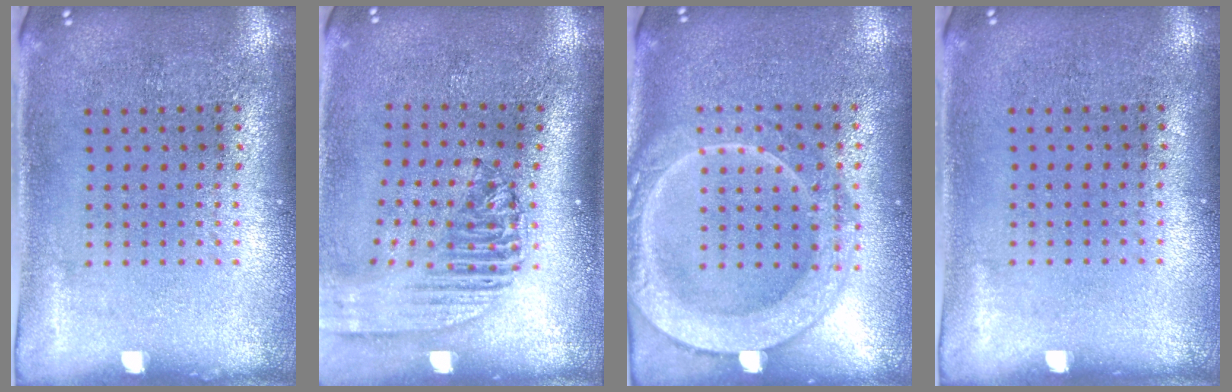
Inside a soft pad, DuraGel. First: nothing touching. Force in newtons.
{"total": 2.1, "press": 1.7, "slide": 1.3}
{"total": 2.1, "press": 2.1, "slide": 0.2}
{"total": 0.0}